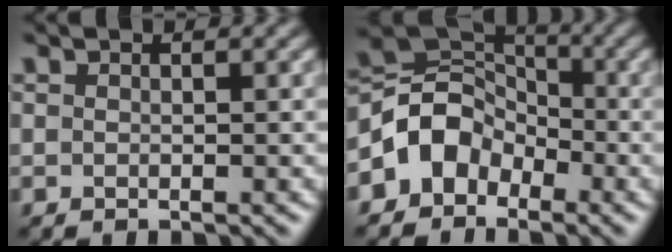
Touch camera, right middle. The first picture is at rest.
{"total": 5.3, "force": [-2.5, 4.1, 2.1], "torque": [-0.027, 0.009, -0.060]}